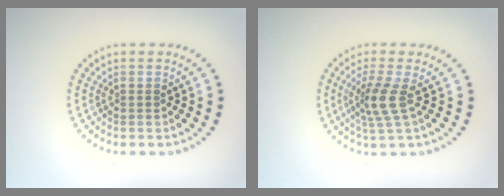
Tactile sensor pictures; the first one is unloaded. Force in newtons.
{"total": 2.9, "press": 2.1, "slide": 2.0}